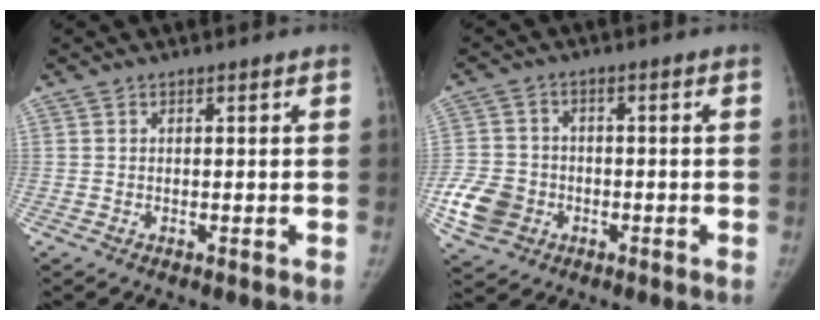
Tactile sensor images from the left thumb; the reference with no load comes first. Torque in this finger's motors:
{"motor_torque": [-0.08, 0.28, 0.02, 0.00, 0.22]}